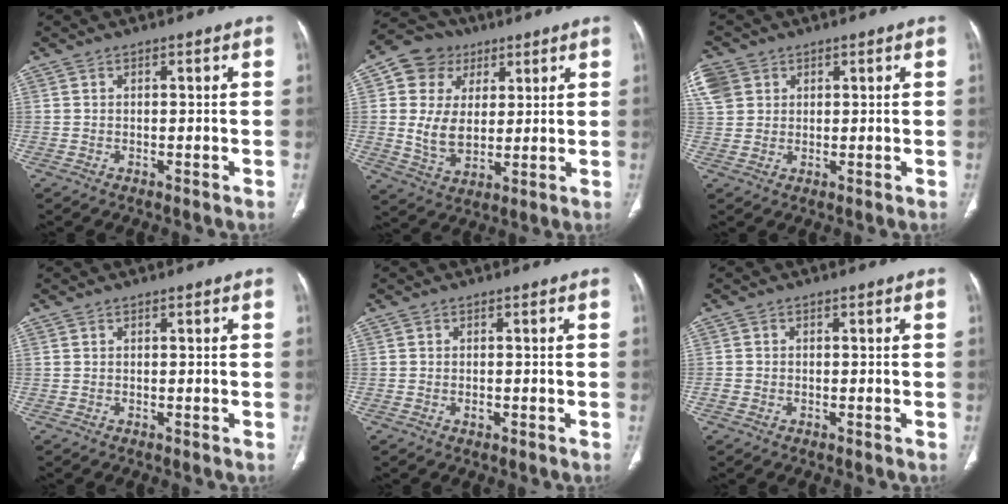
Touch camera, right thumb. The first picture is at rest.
{"total": 12.7, "force": [3.6, 10.4, 6.5], "torque": [-0.088, -0.012, 0.067]}
{"total": 10.0, "force": [4.2, 8.1, 4.1], "torque": [-0.112, 0.014, 0.088]}
{"total": 0.0}
{"total": 1.0, "force": [-0.4, 0.7, 0.7], "torque": [-0.006, 0.004, -0.006]}
{"total": 1.4, "force": [-0.5, 1.2, 0.6], "torque": [-0.008, 0.004, -0.013]}